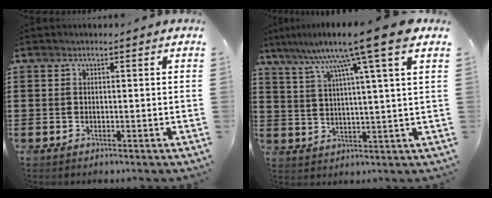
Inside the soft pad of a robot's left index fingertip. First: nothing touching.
{"total": 11.3, "force": [7.5, -1.4, 8.4], "torque": [-0.168, -0.028, 0.112]}